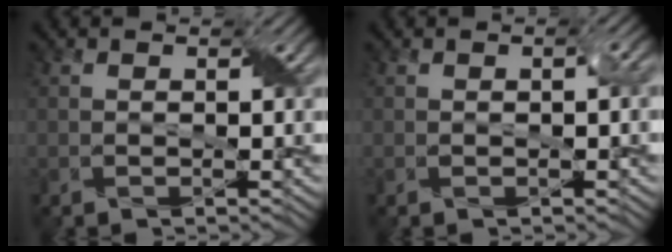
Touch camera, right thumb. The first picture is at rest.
{"total": 1.3, "force": [0.1, 0.4, 1.3], "torque": [-0.020, 0.004, 0.002]}